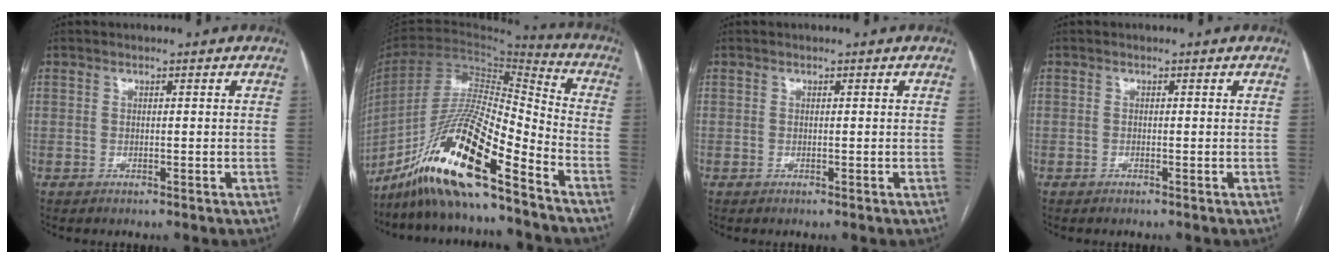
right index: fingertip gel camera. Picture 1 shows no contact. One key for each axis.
{"total": 19.0, "fx": -13.1, "fy": 1.5, "fz": 13.6, "tx": -0.281, "ty": -0.021, "tz": -0.245}
{"total": 0.0}
{"total": 0.0}